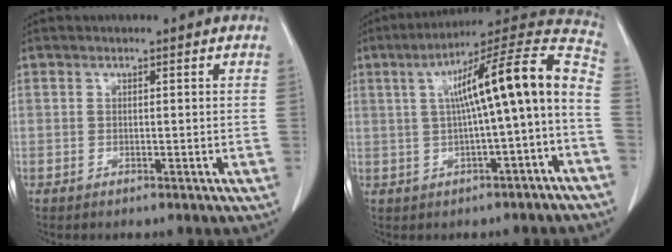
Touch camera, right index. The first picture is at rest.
{"total": 15.1, "force": [-0.4, 0.9, 15.1], "torque": [-0.219, 0.048, -0.003]}